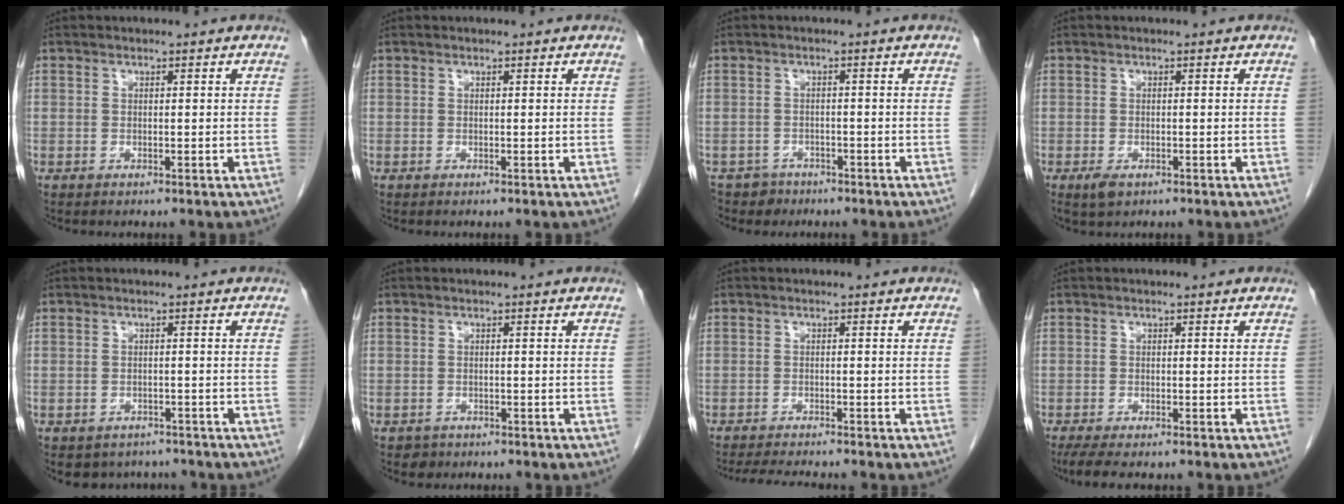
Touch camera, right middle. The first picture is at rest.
{"total": 0.0}
{"total": 3.9, "force": [-3.0, 2.5, -0.5], "torque": [0.011, 0.005, -0.051]}
{"total": 2.1, "force": [-1.1, 1.1, 1.4], "torque": [-0.030, -0.003, -0.013]}
{"total": 5.3, "force": [-4.5, 2.9, 0.4], "torque": [0.008, 0.007, -0.053]}
{"total": 1.3, "force": [-0.9, 1.0, 0.0], "torque": [-0.004, 0.003, -0.012]}
{"total": 5.4, "force": [-5.0, 0.2, 2.1], "torque": [-0.032, -0.015, -0.078]}
{"total": 4.5, "force": [-3.5, 1.1, 2.6], "torque": [-0.046, -0.013, -0.052]}